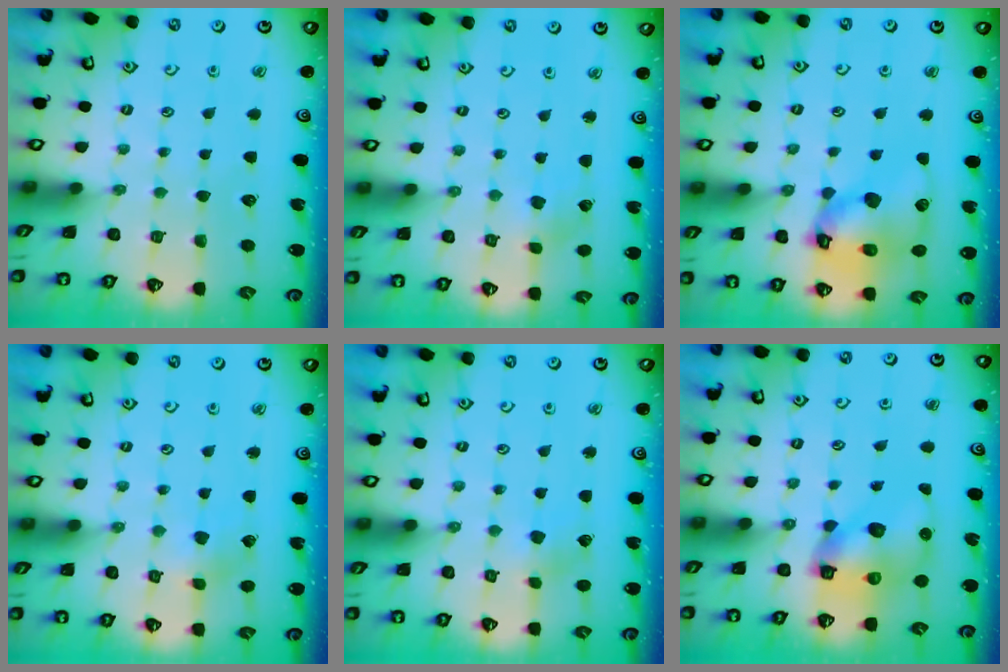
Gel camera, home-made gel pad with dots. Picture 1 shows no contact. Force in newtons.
{"total": 1.4, "press": 1.4, "slide": 0.2}
{"total": 16.0, "press": 15.8, "slide": 2.3}
{"total": 2.8, "press": 2.8, "slide": 0.3}
{"total": 2.4, "press": 2.2, "slide": 0.9}
{"total": 10.8, "press": 10.7, "slide": 1.5}